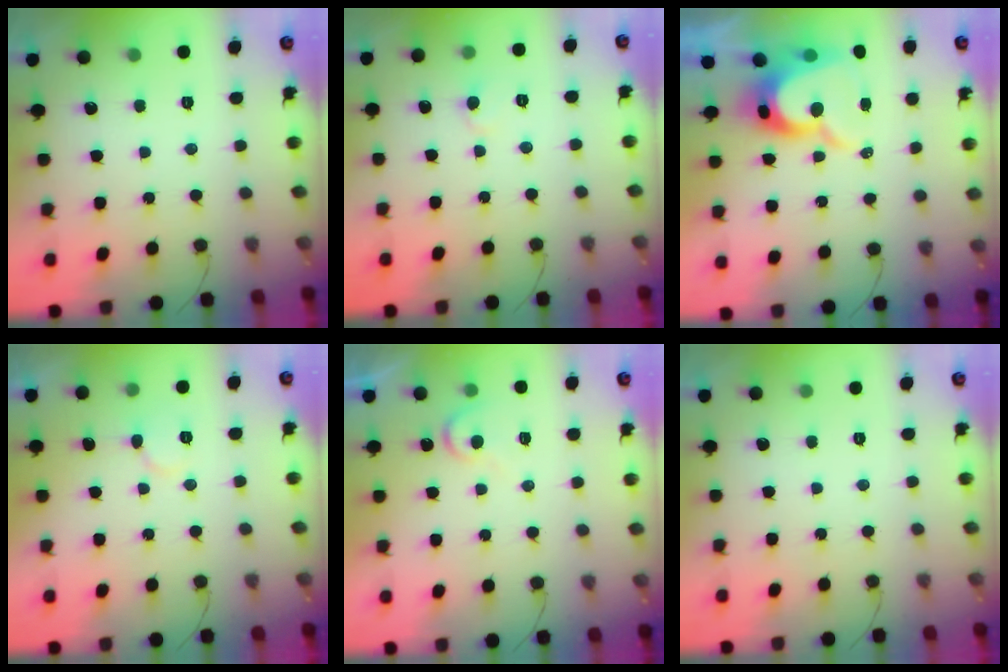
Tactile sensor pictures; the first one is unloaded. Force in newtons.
{"total": 4.8, "press": 4.8, "slide": 0.5}
{"total": 13.4, "press": 13.4, "slide": 1.1}
{"total": 4.5, "press": 4.5, "slide": 0.3}
{"total": 6.1, "press": 6.0, "slide": 0.6}
{"total": 0.0}